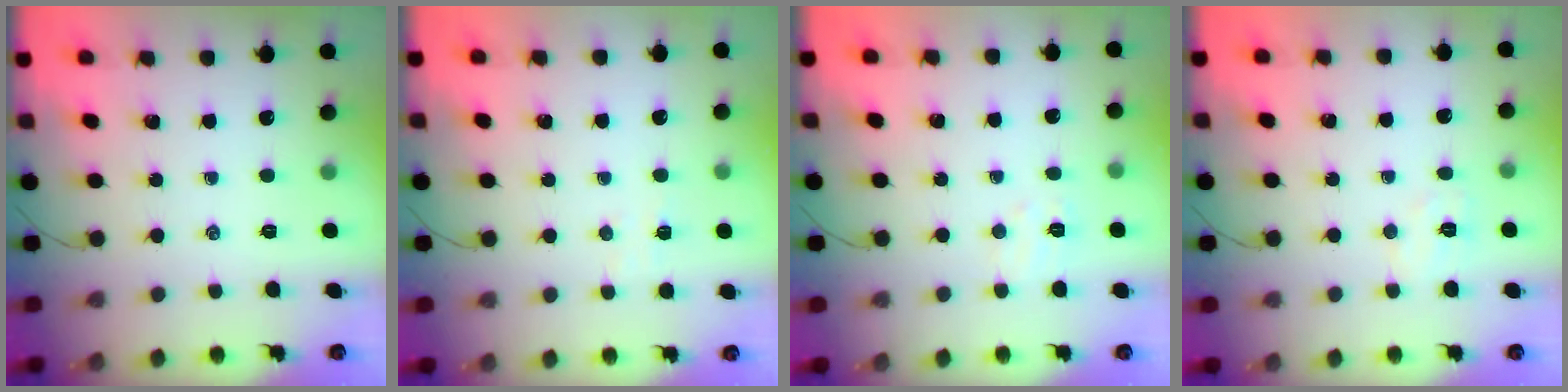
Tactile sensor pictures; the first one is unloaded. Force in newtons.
{"total": 2.9, "press": 2.8, "slide": 0.7}
{"total": 4.5, "press": 4.4, "slide": 1.0}
{"total": 4.4, "press": 4.3, "slide": 1.0}